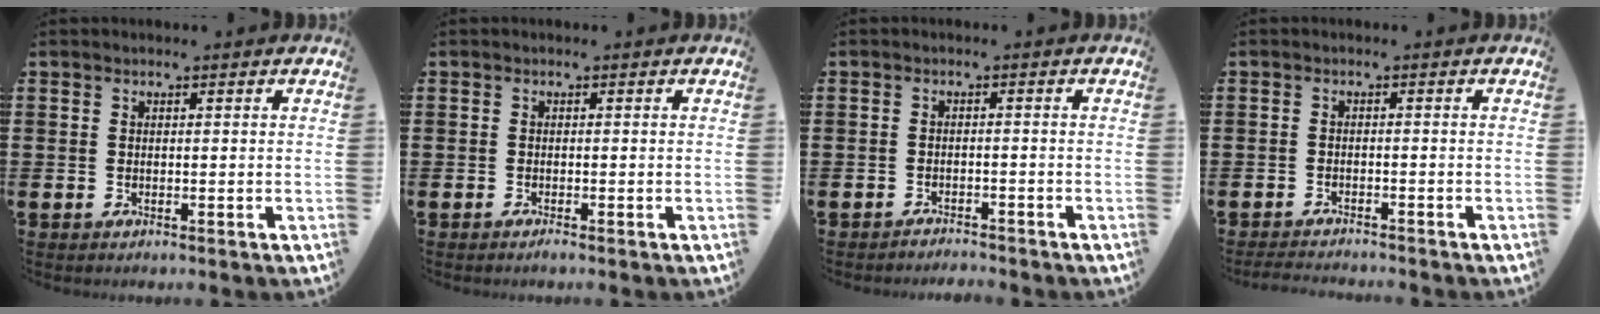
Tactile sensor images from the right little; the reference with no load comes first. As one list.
[{"total": 0.6, "force": [-0.4, 0.0, 0.4], "torque": [-0.007, -0.003, -0.008]}, {"total": 1.5, "force": [-1.5, -0.1, -0.2], "torque": [-0.001, 0.004, -0.033]}, {"total": 1.5, "force": [-1.5, 0.0, 0.3], "torque": [-0.007, 0.003, -0.031]}]